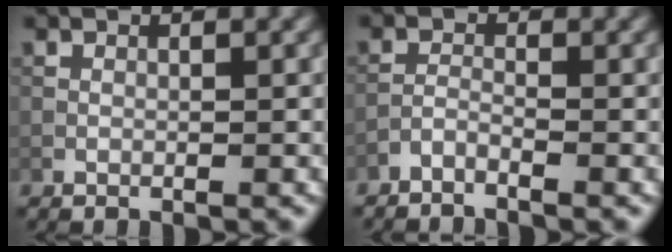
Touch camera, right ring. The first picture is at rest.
{"total": 0.9, "force": [-0.9, 0.1, 0.1], "torque": [0.000, 0.004, -0.022]}